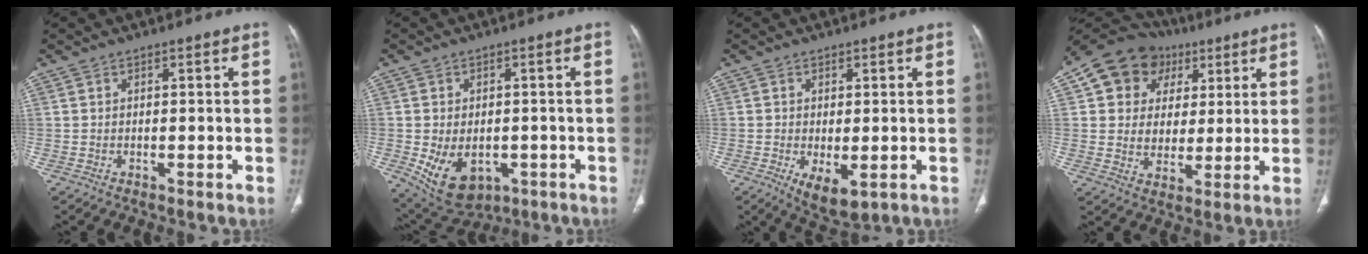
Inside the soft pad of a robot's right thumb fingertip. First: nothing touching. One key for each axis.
{"total": 11.2, "fx": -3.4, "fy": 7.8, "fz": 7.3, "tx": -0.108, "ty": 0.003, "tz": -0.029}
{"total": 6.3, "fx": -1.9, "fy": 2.9, "fz": 5.3, "tx": -0.086, "ty": -0.017, "tz": -0.018}
{"total": 15.0, "fx": 5.3, "fy": 12.9, "fz": 5.4, "tx": -0.058, "ty": 0.015, "tz": 0.094}